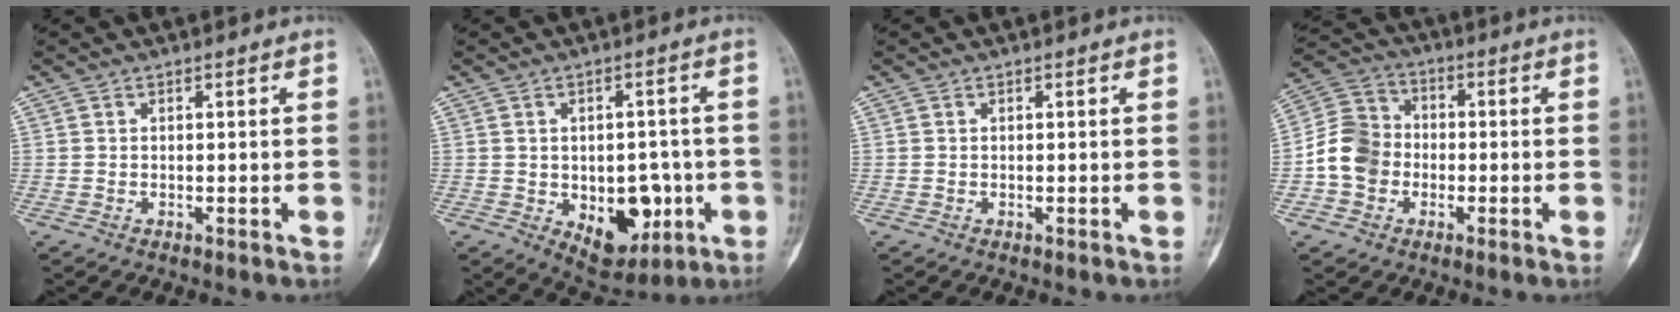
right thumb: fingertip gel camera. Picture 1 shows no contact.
{"total": 11.8, "force": [-2.9, 7.4, 8.7], "torque": [-0.075, 0.010, -0.024]}
{"total": 0.0}
{"total": 9.8, "force": [-1.8, 8.5, 4.6], "torque": [-0.070, 0.031, -0.046]}